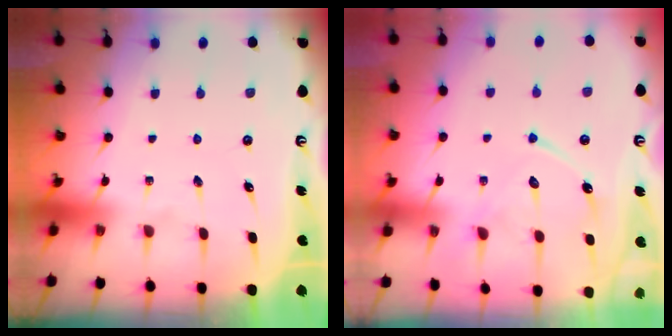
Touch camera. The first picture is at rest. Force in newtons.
{"total": 13.3, "press": 13.2, "slide": 1.3}